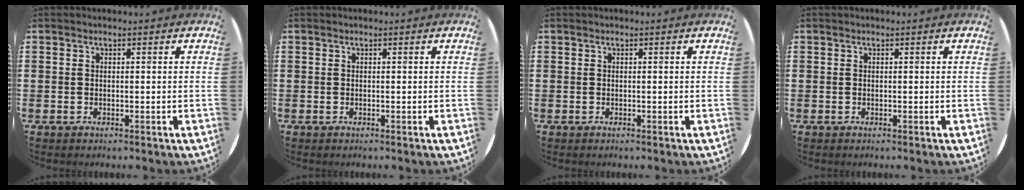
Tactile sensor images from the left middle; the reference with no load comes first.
{"total": 0.0}
{"total": 0.0}
{"total": 0.0}